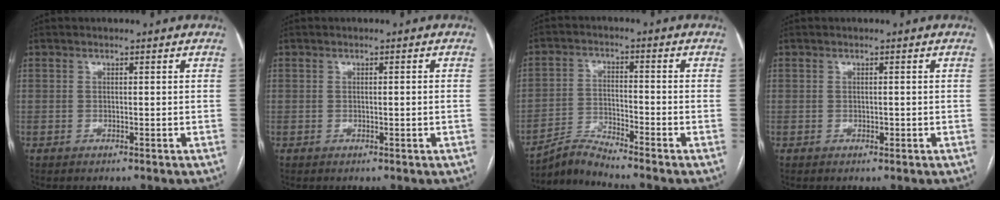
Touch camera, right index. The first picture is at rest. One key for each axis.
{"total": 0.9, "fx": -0.1, "fy": -0.2, "fz": 0.8, "tx": -0.012, "ty": 0.001, "tz": 0.002}
{"total": 5.0, "fx": -4.8, "fy": -1.5, "fz": -0.1, "tx": -0.010, "ty": -0.013, "tz": -0.091}
{"total": 0.6, "fx": -0.1, "fy": 0.3, "fz": 0.5, "tx": -0.007, "ty": 0.000, "tz": -0.001}